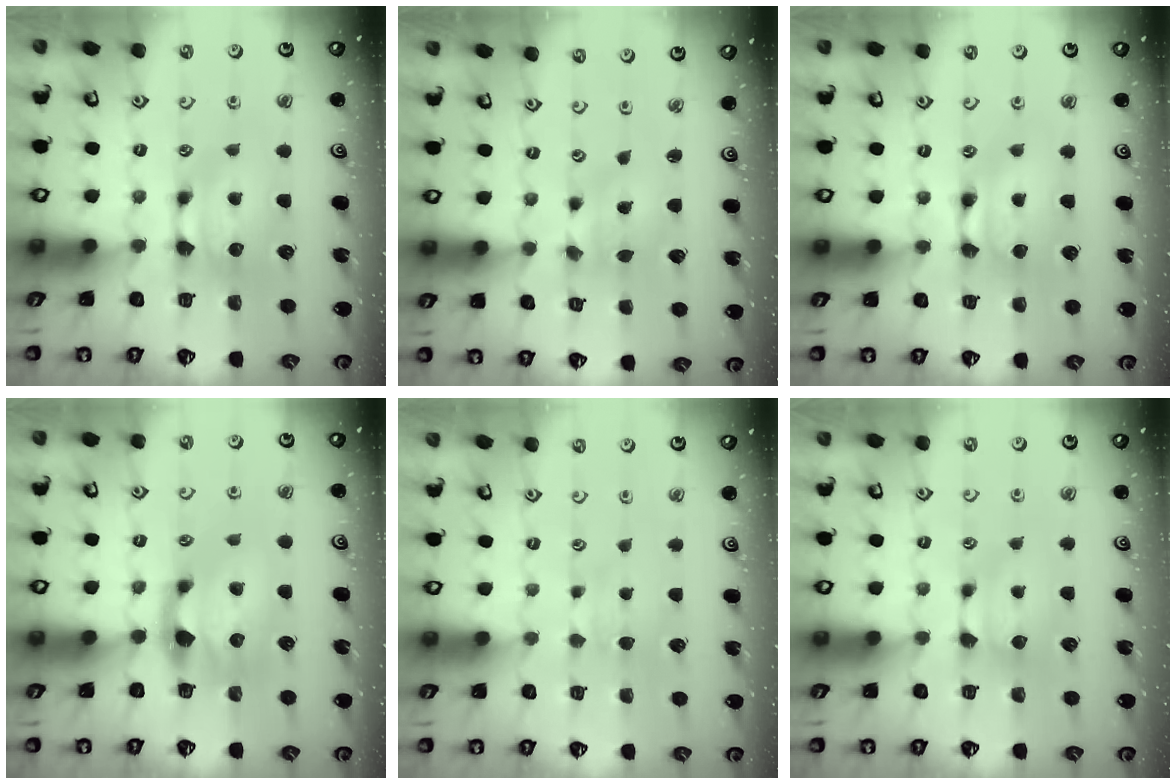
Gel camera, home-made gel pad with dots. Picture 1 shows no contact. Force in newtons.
{"total": 1.6, "press": 1.2, "slide": 1.1}
{"total": 1.6, "press": 1.6, "slide": 0.1}
{"total": 1.9, "press": 1.4, "slide": 1.3}
{"total": 2.1, "press": 2.1, "slide": 0.3}
{"total": 0.6, "press": 0.6, "slide": 0.3}